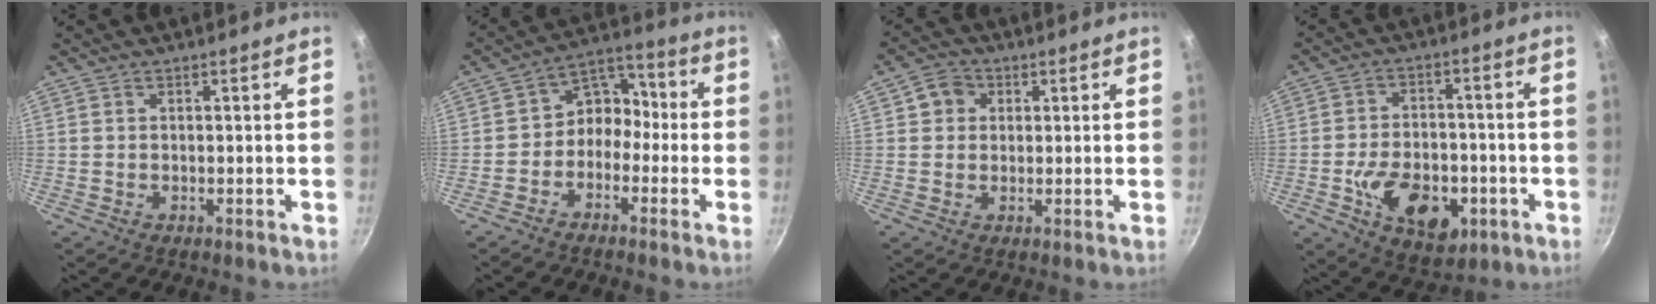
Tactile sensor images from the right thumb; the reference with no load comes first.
{"total": 7.9, "force": [-2.3, 6.3, 4.1], "torque": [-0.023, 0.051, -0.060]}
{"total": 4.6, "force": [1.2, 4.1, 1.7], "torque": [0.000, 0.004, 0.012]}
{"total": 14.6, "force": [-4.8, 9.3, 10.2], "torque": [-0.130, 0.017, -0.065]}